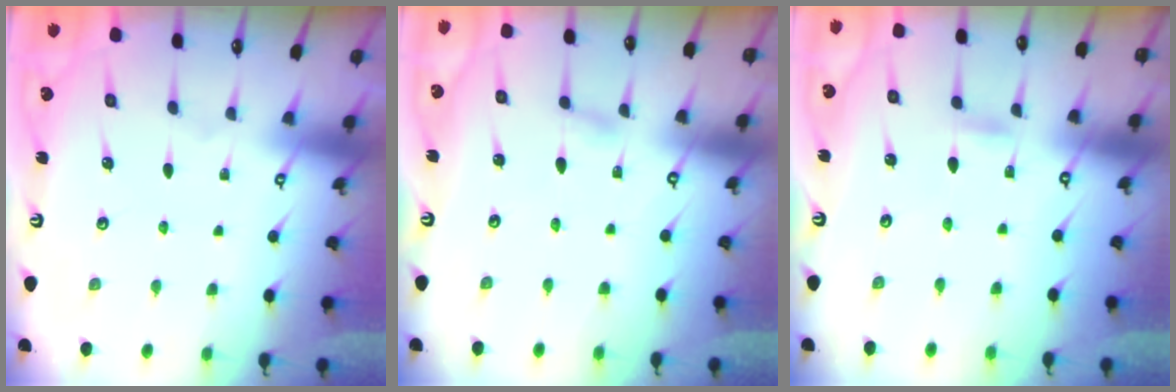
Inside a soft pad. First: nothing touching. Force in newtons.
{"total": 1.1, "press": 1.1, "slide": 0.1}
{"total": 2.8, "press": 2.7, "slide": 0.3}